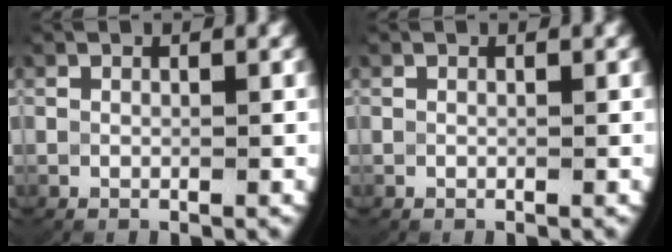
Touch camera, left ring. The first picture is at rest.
{"total": 0.0}